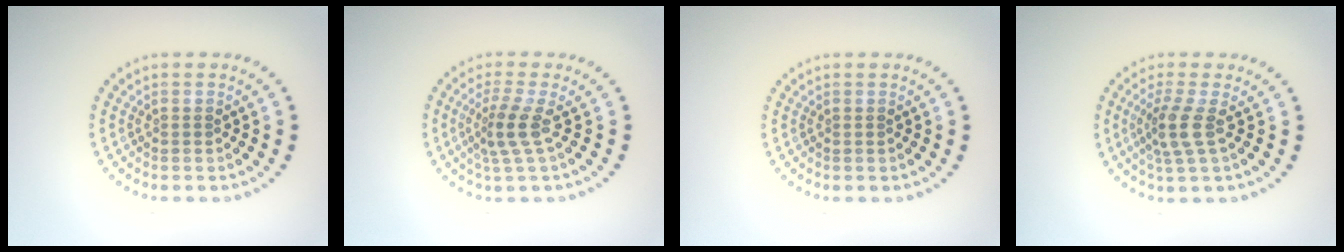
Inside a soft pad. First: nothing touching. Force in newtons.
{"total": 2.6, "press": 1.9, "slide": 1.8}
{"total": 0.0}
{"total": 2.7, "press": 2.0, "slide": 1.8}